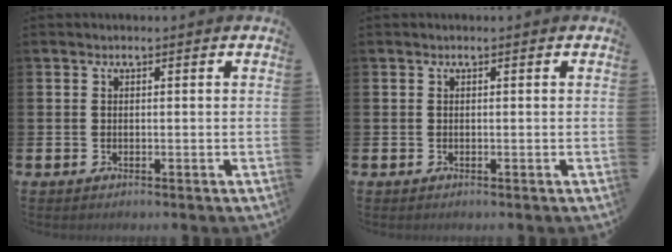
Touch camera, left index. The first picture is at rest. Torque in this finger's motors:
{"motor_torque": [-0.02, 0.02, 0.11, 0.00]}